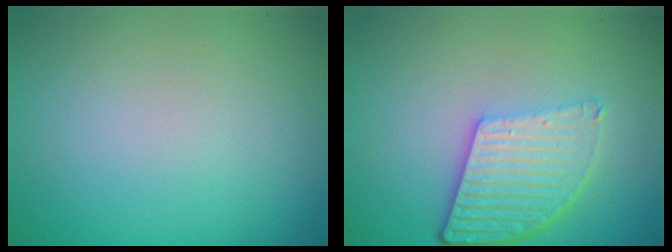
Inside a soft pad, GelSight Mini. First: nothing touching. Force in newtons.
{"total": 5.5, "press": 4.0, "slide": 3.8}